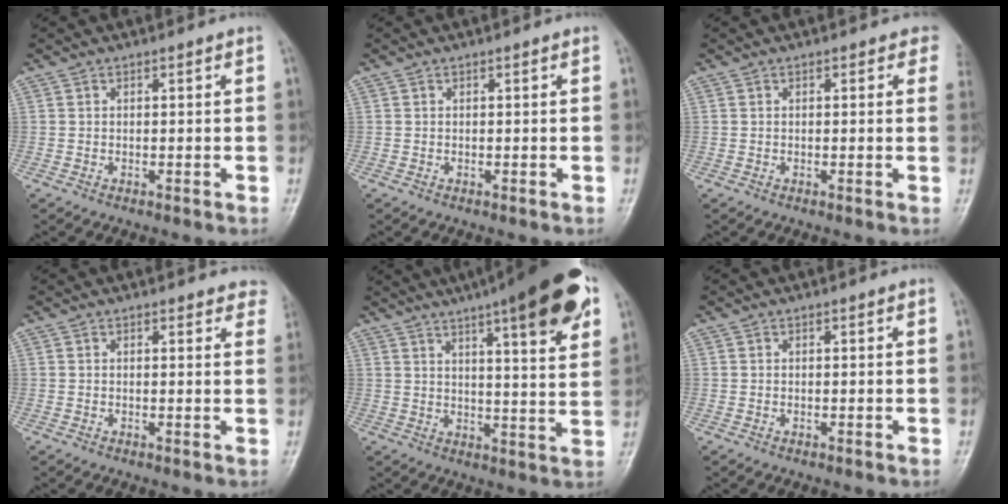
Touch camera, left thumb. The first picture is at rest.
{"total": 0.0}
{"total": 2.2, "force": [1.1, 1.5, 1.2], "torque": [0.016, 0.001, -0.001]}
{"total": 3.8, "force": [3.3, 1.7, 1.0], "torque": [0.023, -0.009, 0.017]}
{"total": 19.9, "force": [10.9, 4.2, 16.1], "torque": [-0.210, -0.019, 0.145]}
{"total": 0.0}